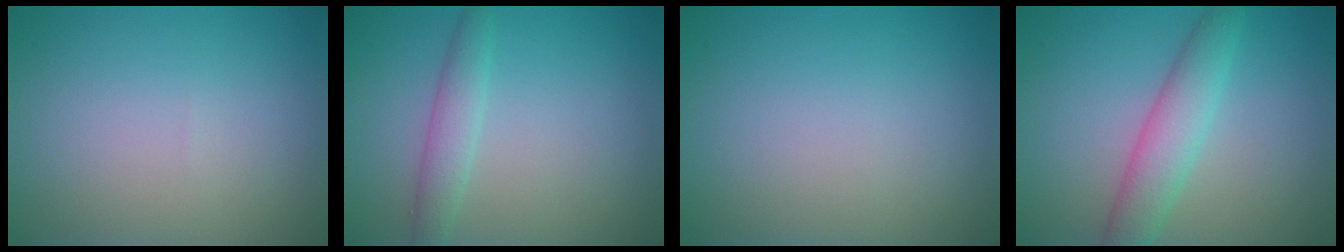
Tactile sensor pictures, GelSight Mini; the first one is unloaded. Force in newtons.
{"total": 2.3, "press": 2.3, "slide": 0.0}
{"total": 0.0}
{"total": 3.9, "press": 3.9, "slide": 0.0}